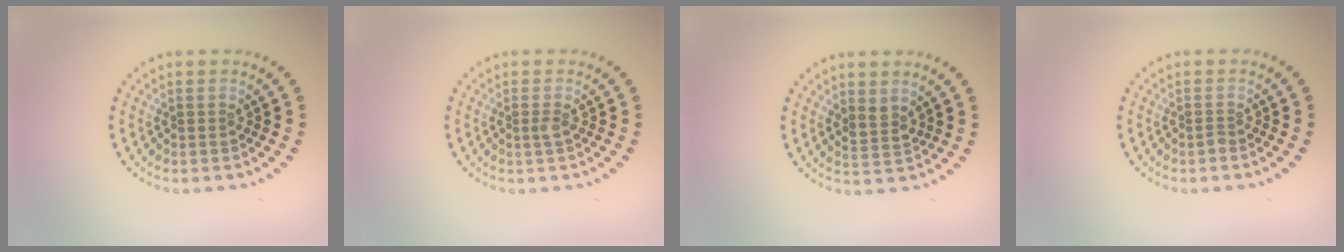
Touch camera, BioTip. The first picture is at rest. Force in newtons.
{"total": 0.7, "press": 0.6, "slide": 0.5}
{"total": 1.6, "press": 1.2, "slide": 1.0}
{"total": 0.5, "press": 0.4, "slide": 0.4}